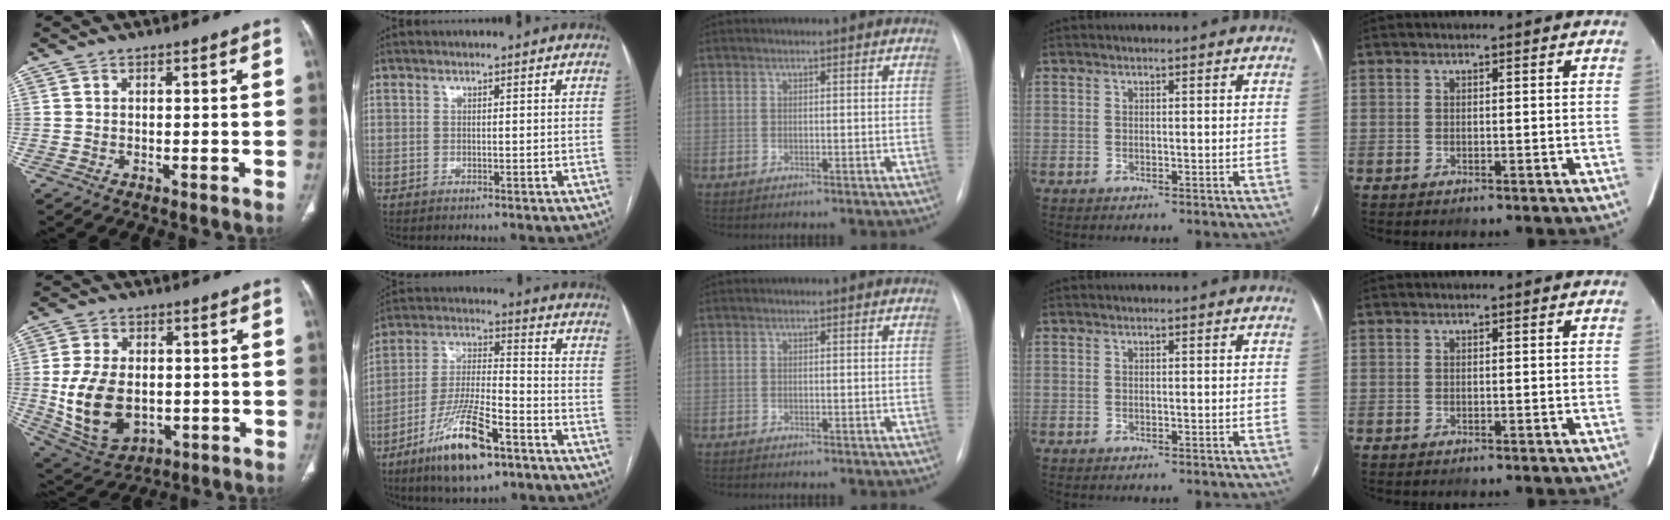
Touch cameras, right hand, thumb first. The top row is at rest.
{"thumb": {"total": 14.6, "force": [-1.2, 9.7, 10.8], "torque": [-0.193, -0.004, 0.001]}, "index": {"total": 14.5, "force": [-8.6, 3.2, 11.3], "torque": [-0.222, -0.017, -0.151]}, "middle": {"total": 0.5, "force": [-0.5, 0.1, 0.2], "torque": [-0.011, -0.003, -0.009]}}